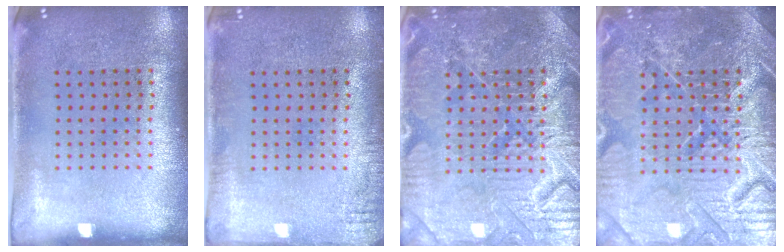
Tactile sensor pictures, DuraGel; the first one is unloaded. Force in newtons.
{"total": 1.5, "press": 1.5, "slide": 0.3}
{"total": 4.7, "press": 4.7, "slide": 0.6}
{"total": 6.8, "press": 6.8, "slide": 0.8}